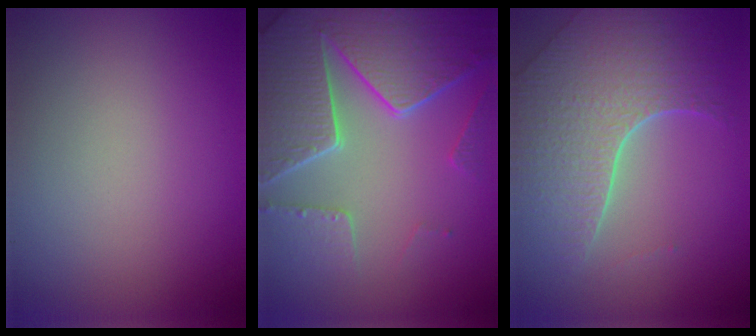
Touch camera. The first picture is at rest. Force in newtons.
{"total": 8.5, "press": 6.2, "slide": 5.8}
{"total": 7.6, "press": 5.3, "slide": 5.5}